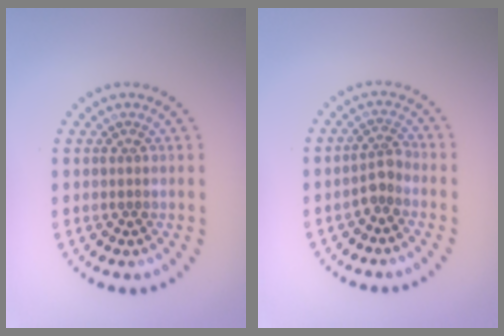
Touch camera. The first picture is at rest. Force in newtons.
{"total": 1.8, "press": 1.3, "slide": 1.2}